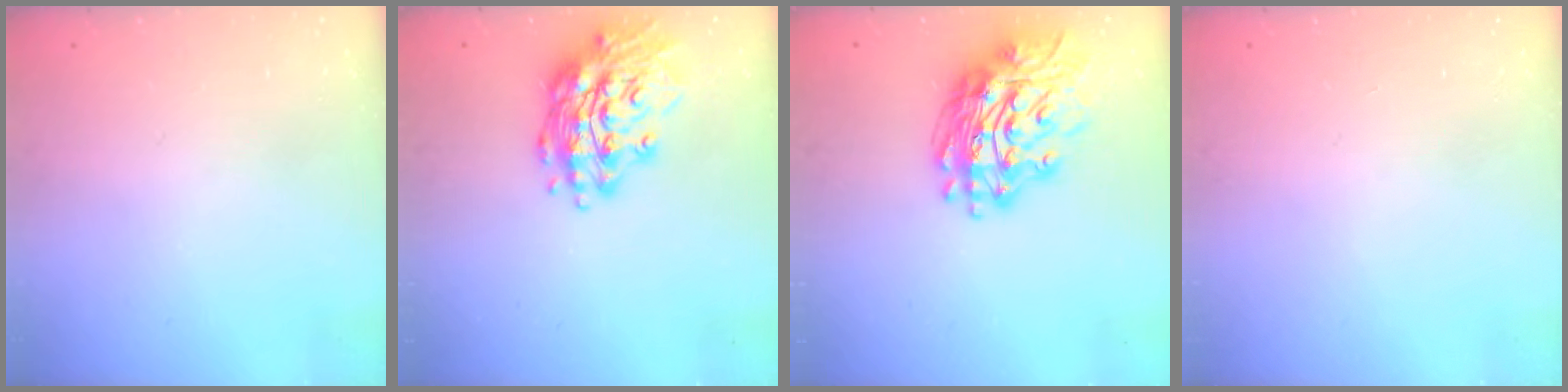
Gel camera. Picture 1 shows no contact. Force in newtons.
{"total": 16.9, "press": 16.6, "slide": 3.1}
{"total": 17.2, "press": 17.1, "slide": 1.9}
{"total": 0.0}